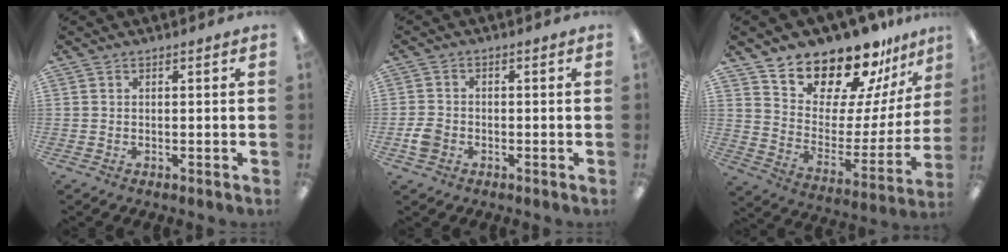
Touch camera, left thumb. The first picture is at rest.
{"total": 3.8, "force": [-1.3, 3.1, 1.9], "torque": [-0.036, 0.007, -0.025]}
{"total": 17.8, "force": [16.2, 6.0, 4.4], "torque": [-0.080, -0.143, 0.285]}